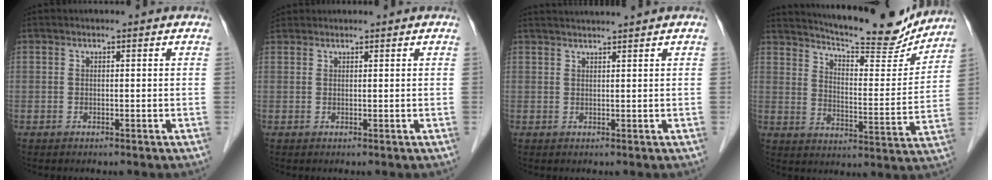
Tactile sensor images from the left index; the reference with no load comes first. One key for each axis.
{"total": 1.7, "fx": 1.5, "fy": 0.7, "fz": 0.1, "tx": -0.005, "ty": 0.017, "tz": 0.029}
{"total": 3.8, "fx": 3.4, "fy": -1.2, "fz": 1.2, "tx": -0.010, "ty": 0.017, "tz": 0.059}
{"total": 18.6, "fx": 17.2, "fy": 2.6, "fz": 6.5, "tx": -0.103, "ty": -0.033, "tz": 0.232}